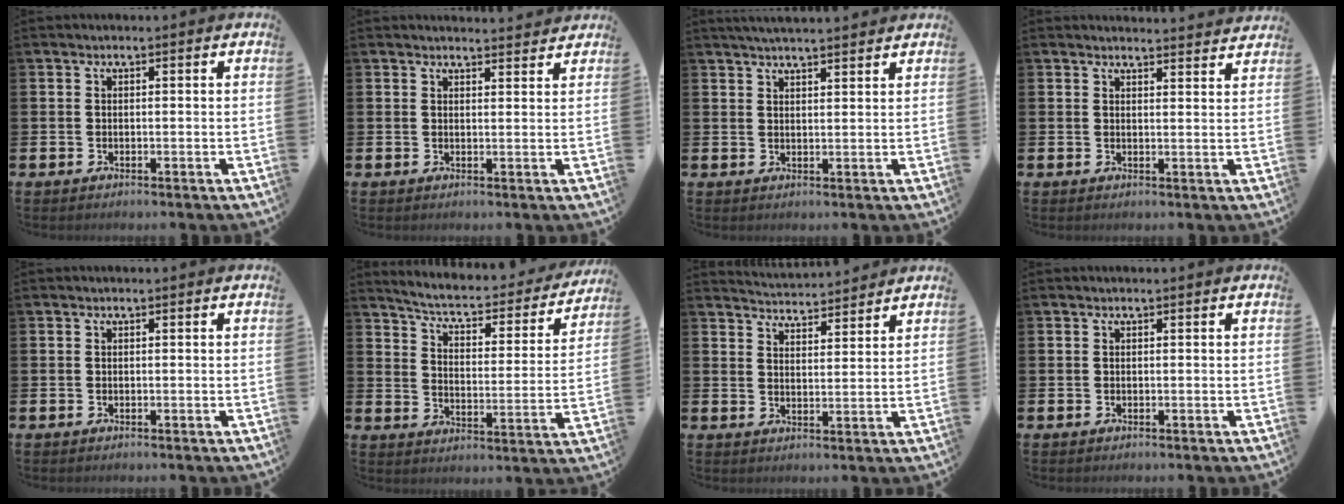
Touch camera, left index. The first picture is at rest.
{"total": 2.1, "force": [2.1, 0.2, 0.0], "torque": [0.005, -0.014, 0.037]}
{"total": 3.2, "force": [3.2, 0.0, 0.7], "torque": [-0.020, -0.008, 0.058]}
{"total": 2.7, "force": [2.7, 0.0, -0.2], "torque": [0.009, -0.020, 0.046]}
{"total": 0.0}
{"total": 5.3, "force": [4.8, 1.2, 1.9], "torque": [-0.058, -0.042, 0.072]}
{"total": 4.3, "force": [4.3, 0.1, -0.3], "torque": [-0.007, -0.030, 0.077]}
{"total": 0.0}